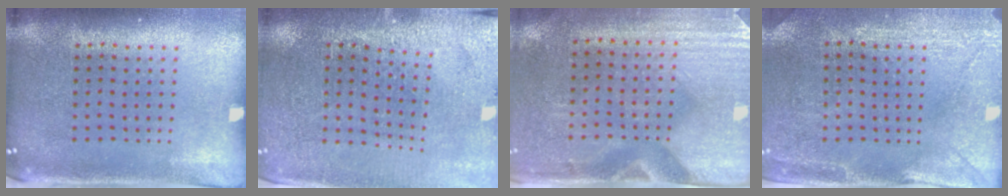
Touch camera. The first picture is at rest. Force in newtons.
{"total": 2.8, "press": 2.8, "slide": 0.1}
{"total": 2.9, "press": 2.5, "slide": 1.5}
{"total": 3.0, "press": 2.7, "slide": 1.1}